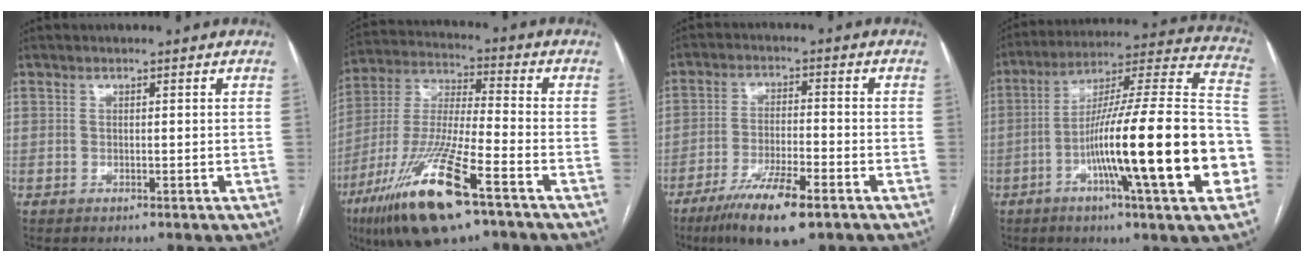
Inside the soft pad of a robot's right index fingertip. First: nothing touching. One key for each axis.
{"total": 18.6, "fx": -10.1, "fy": 2.3, "fz": 15.4, "tx": -0.340, "ty": -0.045, "tz": -0.185}
{"total": 10.4, "fx": -6.5, "fy": 1.5, "fz": 7.9, "tx": -0.146, "ty": -0.022, "tz": -0.110}
{"total": 26.1, "fx": -7.4, "fy": 1.0, "fz": 25.0, "tx": -0.330, "ty": -0.001, "tz": -0.125}